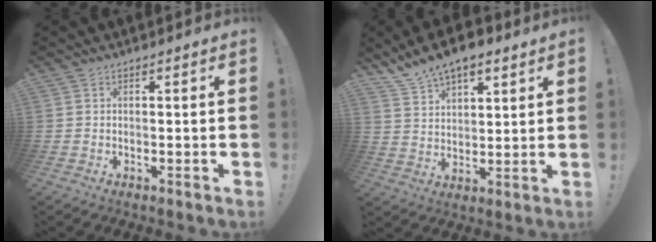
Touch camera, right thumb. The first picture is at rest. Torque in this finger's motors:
{"motor_torque": [1.68, 1.71, 0.32, 0.12, 0.05]}